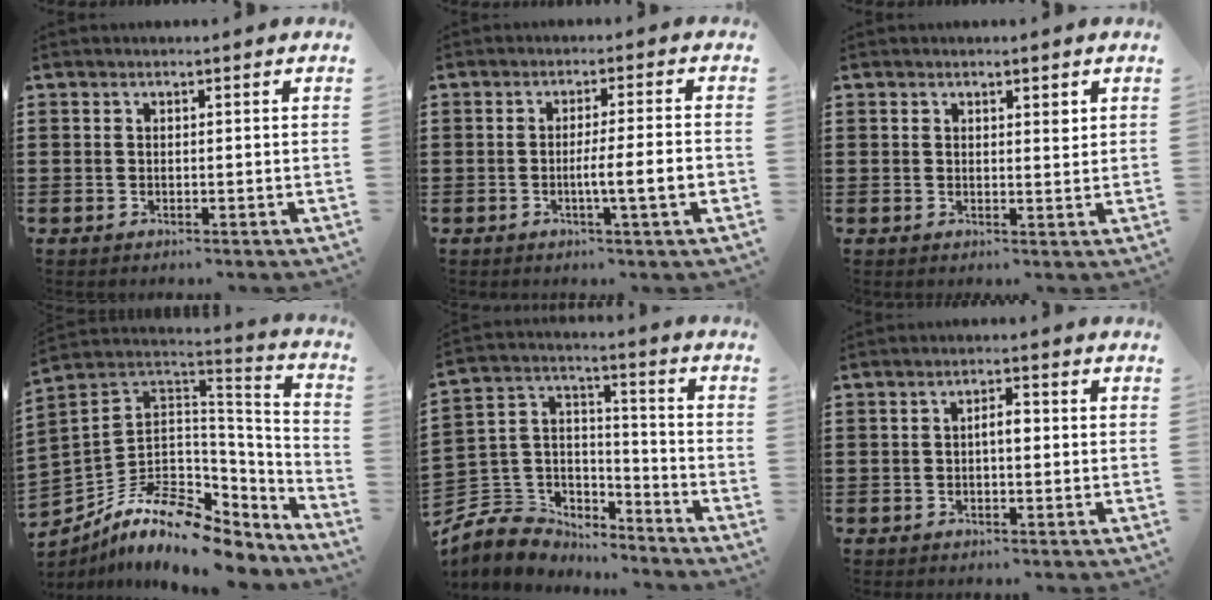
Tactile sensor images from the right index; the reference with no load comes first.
{"total": 5.7, "force": [-1.6, -0.1, 5.5], "torque": [-0.092, -0.009, -0.029]}
{"total": 1.5, "force": [0.9, 0.7, 1.0], "torque": [-0.005, -0.003, 0.012]}
{"total": 10.9, "force": [-6.9, 5.8, 6.1], "torque": [-0.136, 0.004, -0.123]}
{"total": 6.6, "force": [-4.7, 4.7, 0.3], "torque": [-0.046, -0.004, -0.095]}
{"total": 2.5, "force": [-0.2, 0.8, 2.3], "torque": [-0.044, 0.005, -0.005]}